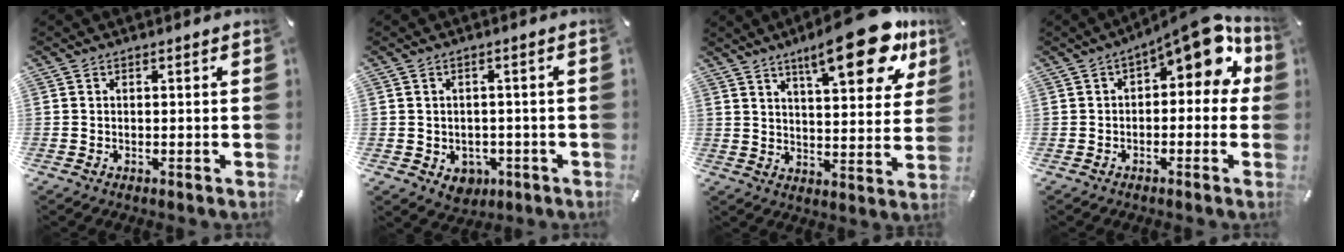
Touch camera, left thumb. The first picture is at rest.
{"total": 3.8, "force": [-0.9, 3.5, 1.4], "torque": [-0.009, 0.001, -0.017]}
{"total": 20.2, "force": [11.8, 6.7, 14.9], "torque": [-0.208, -0.064, 0.183]}
{"total": 10.6, "force": [4.6, 4.3, 8.5], "torque": [-0.120, -0.034, 0.076]}